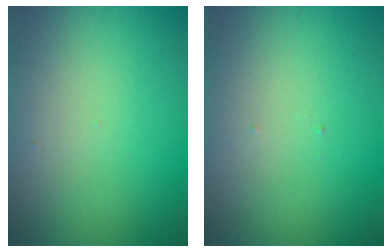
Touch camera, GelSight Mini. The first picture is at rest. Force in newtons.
{"total": 0.0}